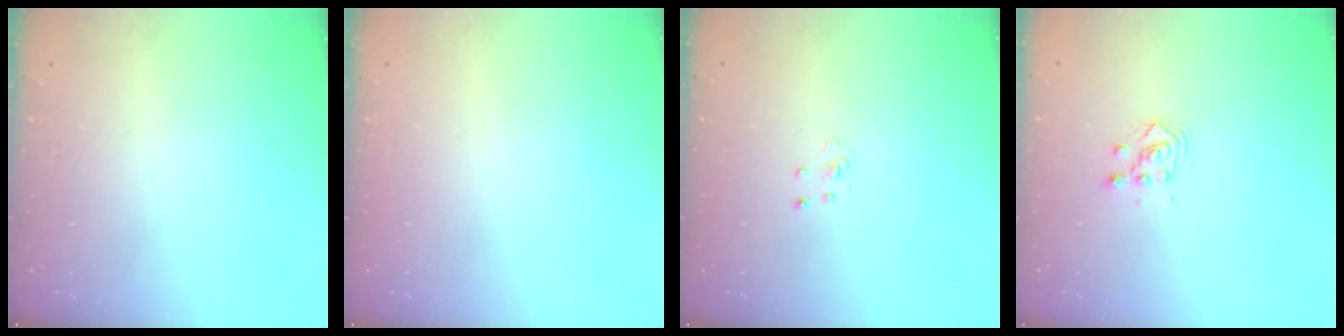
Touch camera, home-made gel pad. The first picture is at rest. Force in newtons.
{"total": 0.0}
{"total": 3.1, "press": 3.1, "slide": 0.2}
{"total": 2.8, "press": 2.8, "slide": 0.1}